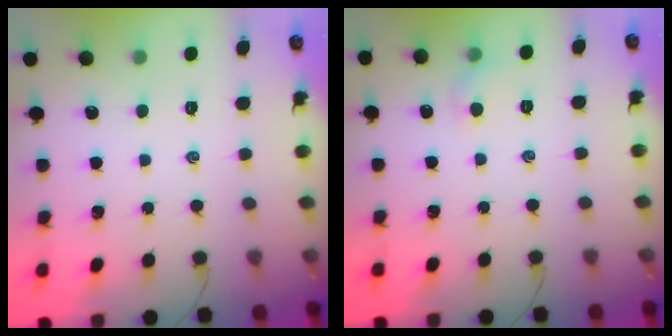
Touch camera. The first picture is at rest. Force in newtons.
{"total": 4.8, "press": 4.5, "slide": 1.5}